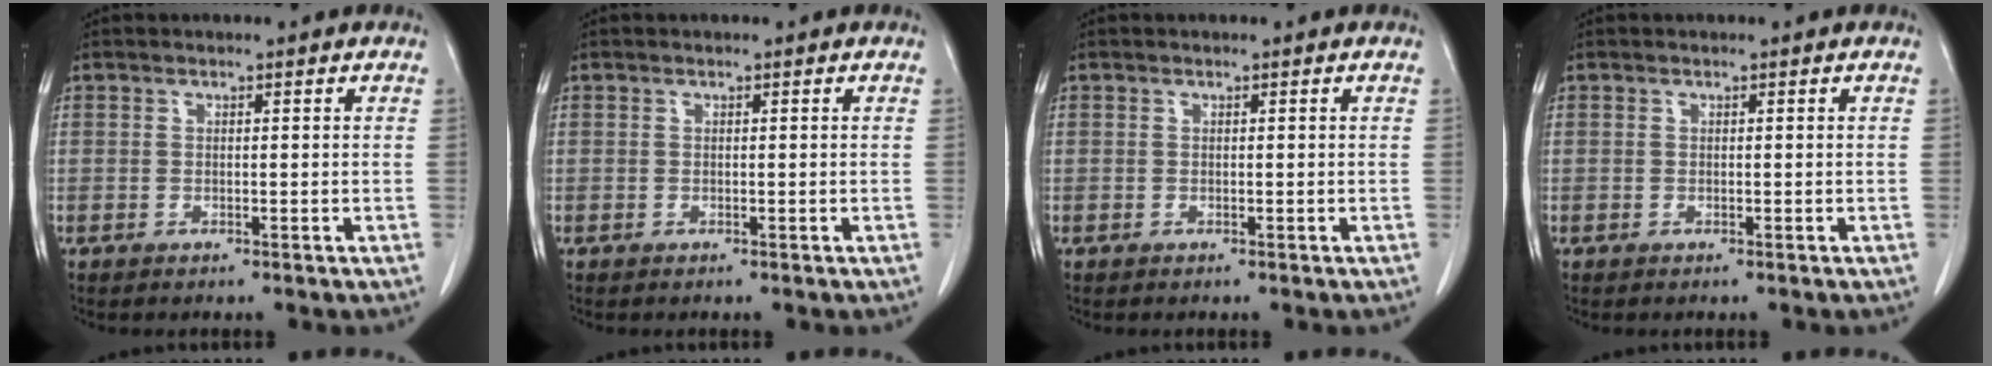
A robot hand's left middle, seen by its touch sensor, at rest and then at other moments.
{"total": 0.0}
{"total": 0.0}
{"total": 0.0}